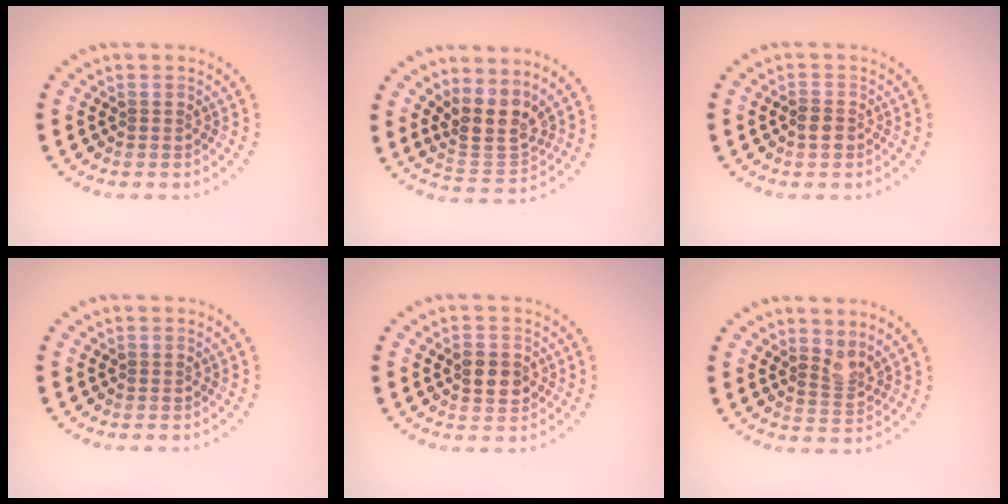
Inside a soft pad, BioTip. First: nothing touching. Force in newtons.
{"total": 4.0, "press": 3.3, "slide": 2.3}
{"total": 1.4, "press": 1.3, "slide": 0.6}
{"total": 0.0}
{"total": 2.8, "press": 2.8, "slide": 0.1}
{"total": 2.0, "press": 1.5, "slide": 1.3}